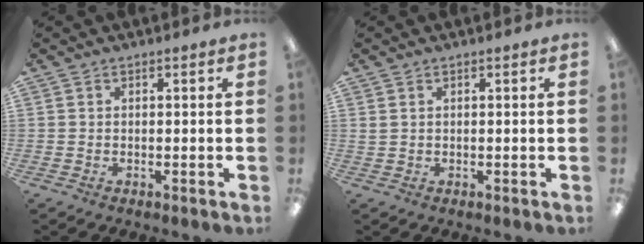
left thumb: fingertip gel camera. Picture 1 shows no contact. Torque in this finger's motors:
{"motor_torque": [0.32, 0.16, 0.68, -0.49, 0.01]}